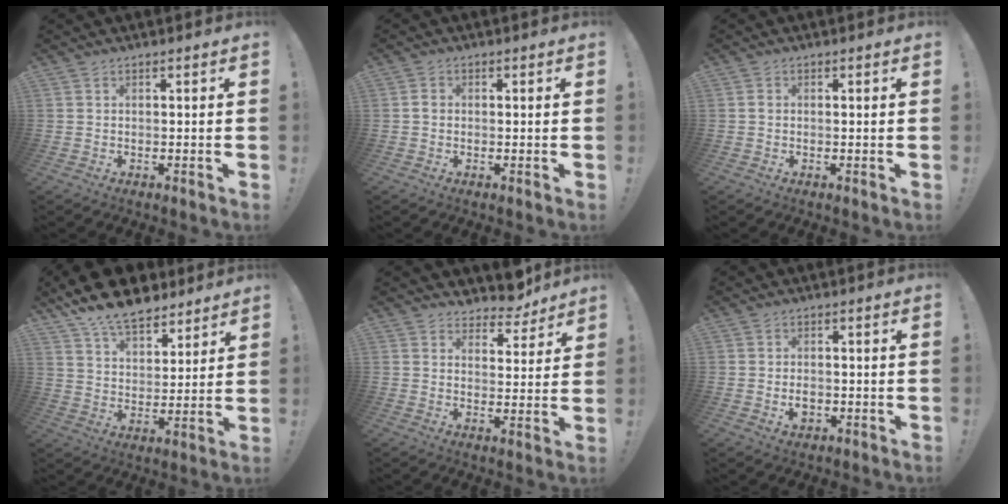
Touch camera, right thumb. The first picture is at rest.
{"total": 1.7, "force": [0.1, 1.3, 1.0], "torque": [-0.011, 0.002, 0.000]}
{"total": 0.8, "force": [0.1, 0.6, 0.5], "torque": [-0.002, 0.001, -0.001]}
{"total": 13.6, "force": [10.6, 6.6, 5.3], "torque": [-0.093, -0.073, 0.198]}
{"total": 6.9, "force": [6.3, 2.5, 1.3], "torque": [-0.006, -0.060, 0.111]}
{"total": 3.0, "force": [-0.6, 2.2, 1.9], "torque": [-0.016, -0.003, -0.011]}